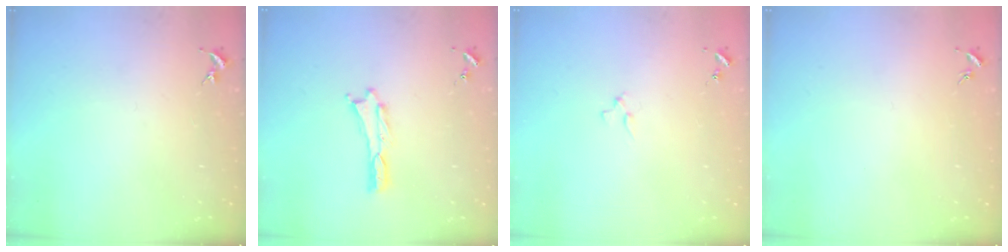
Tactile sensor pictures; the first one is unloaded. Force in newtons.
{"total": 0.0}
{"total": 0.9, "press": 0.9, "slide": 0.2}
{"total": 0.0}